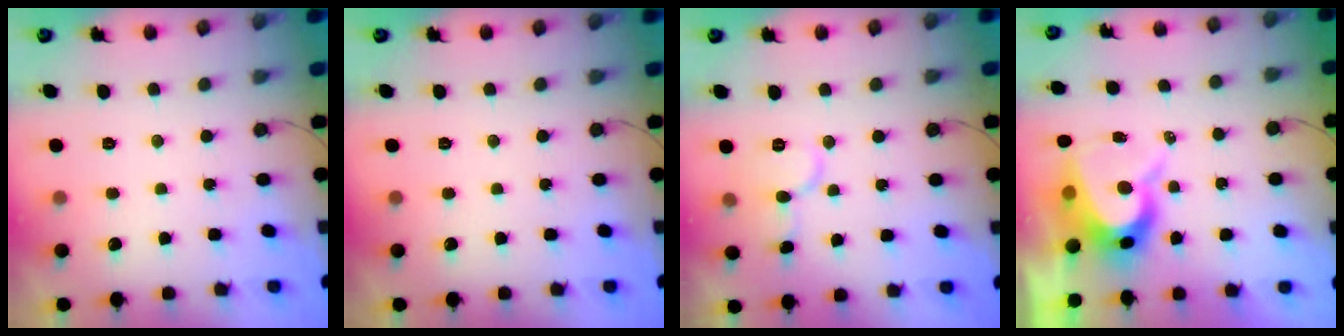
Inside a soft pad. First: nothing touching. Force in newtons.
{"total": 0.0}
{"total": 8.6, "press": 8.5, "slide": 0.6}
{"total": 10.1, "press": 10.1, "slide": 0.7}